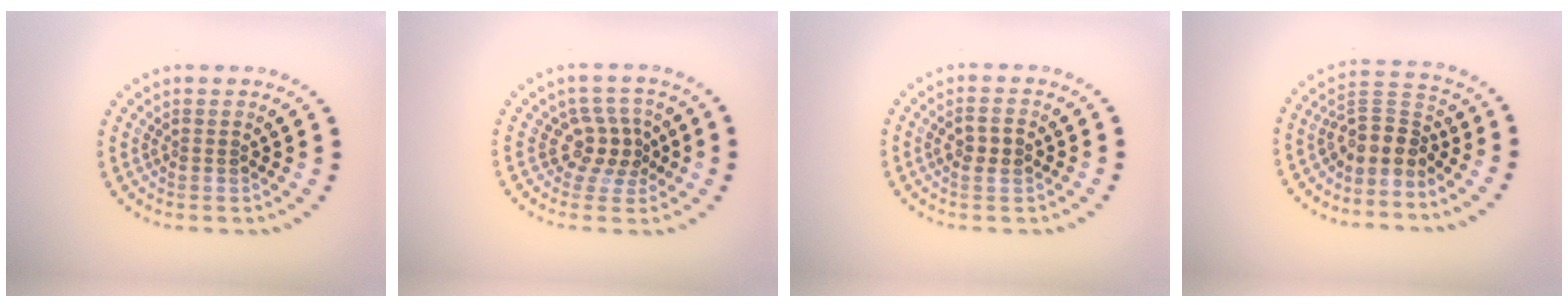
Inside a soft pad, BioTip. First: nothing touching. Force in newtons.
{"total": 2.9, "press": 2.3, "slide": 1.7}
{"total": 2.1, "press": 2.1, "slide": 0.2}
{"total": 3.5, "press": 2.7, "slide": 2.2}